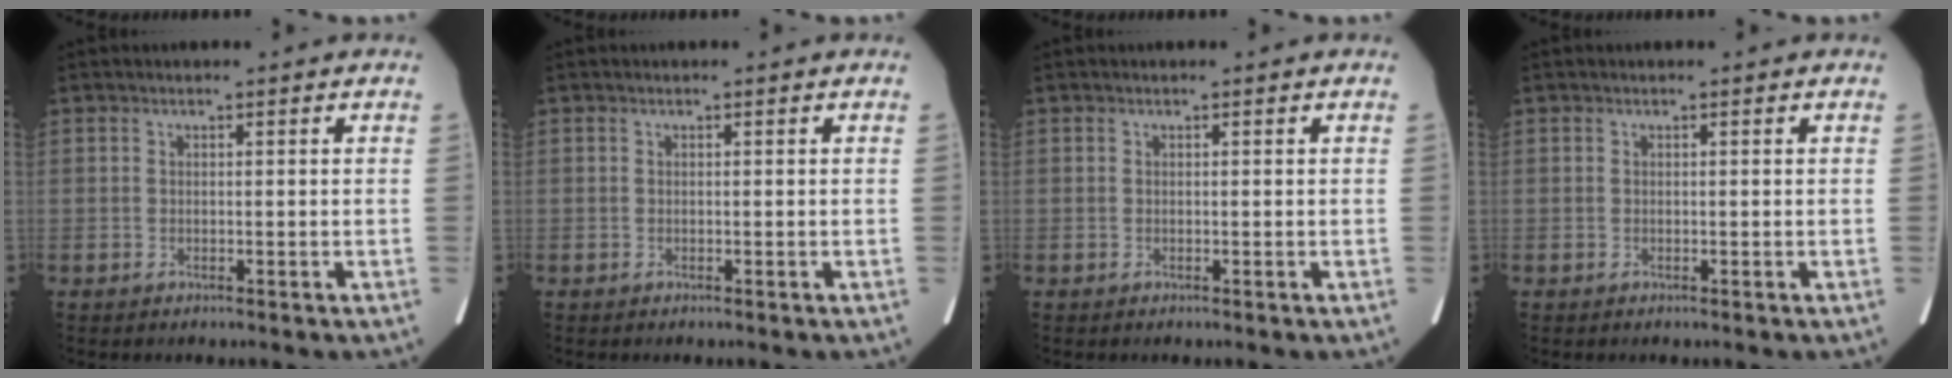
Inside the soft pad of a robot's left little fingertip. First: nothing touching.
{"total": 0.0}
{"total": 0.0}
{"total": 0.0}